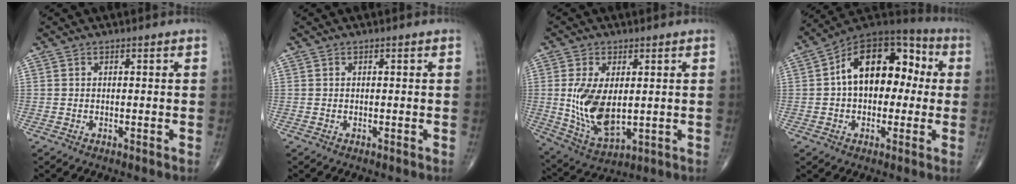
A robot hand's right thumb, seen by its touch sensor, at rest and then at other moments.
{"total": 0.0}
{"total": 12.5, "force": [0.6, 6.7, 10.5], "torque": [-0.198, -0.016, 0.031]}
{"total": 17.9, "force": [1.9, 11.3, 13.8], "torque": [-0.175, 0.049, 0.023]}